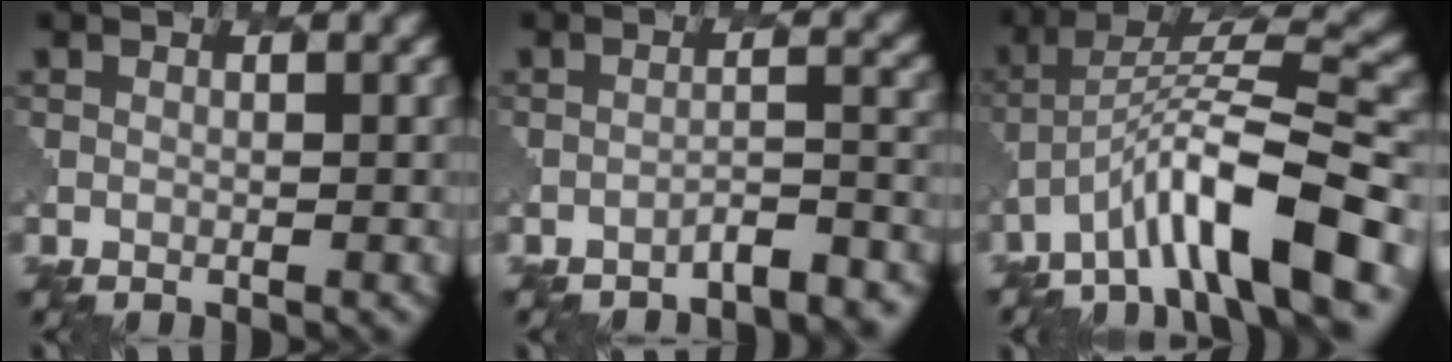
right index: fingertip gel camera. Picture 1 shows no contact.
{"total": 4.0, "force": [-3.6, 0.8, 1.7], "torque": [-0.024, 0.005, -0.048]}
{"total": 9.5, "force": [-5.6, 1.9, 7.5], "torque": [-0.119, 0.019, -0.101]}